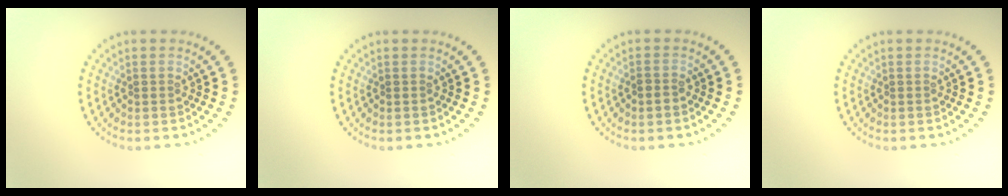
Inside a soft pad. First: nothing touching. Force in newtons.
{"total": 0.0}
{"total": 0.9, "press": 0.9, "slide": 0.3}
{"total": 0.0}